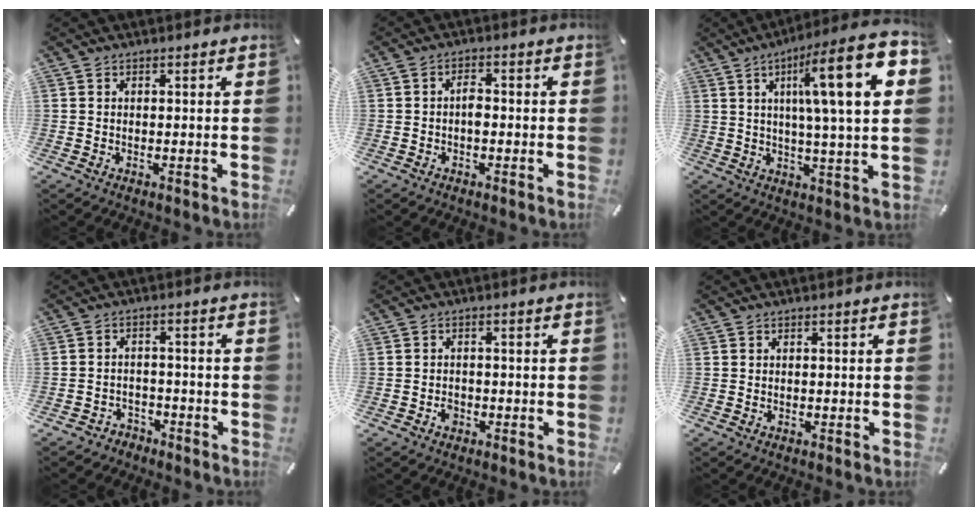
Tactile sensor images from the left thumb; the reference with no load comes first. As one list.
[{"total": 2.8, "force": [-0.7, 1.6, 2.2], "torque": [-0.050, 0.004, -0.016]}, {"total": 18.9, "force": [5.8, 2.4, 17.9], "torque": [-0.281, -0.025, 0.070]}, {"total": 3.4, "force": [-2.5, 2.2, 0.5], "torque": [-0.007, 0.012, -0.051]}, {"total": 2.0, "force": [-0.8, 1.6, 0.8], "torque": [-0.015, 0.005, -0.017]}, {"total": 0.8, "force": [0.1, 0.2, 0.7], "torque": [-0.014, -0.002, 0.002]}]